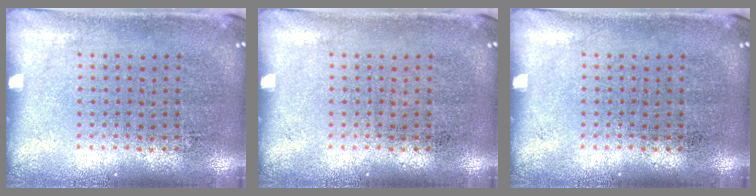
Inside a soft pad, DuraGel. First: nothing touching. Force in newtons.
{"total": 0.0}
{"total": 0.0}